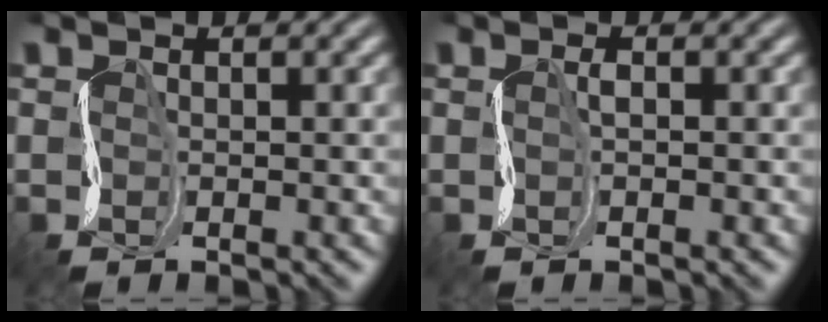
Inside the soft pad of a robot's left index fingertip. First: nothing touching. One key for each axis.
{"total": 0.7, "fx": 0.1, "fy": 0.2, "fz": 0.7, "tx": -0.017, "ty": 0.003, "tz": 0.002}